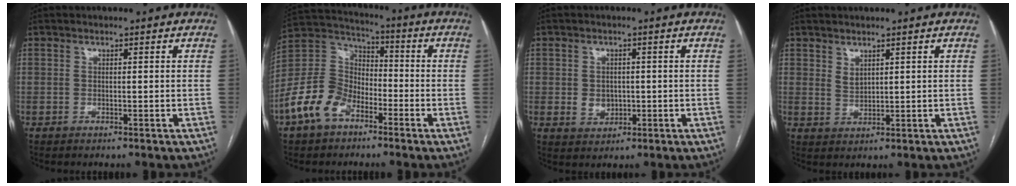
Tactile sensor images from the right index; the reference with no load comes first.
{"total": 11.5, "force": [-6.0, 7.5, 6.2], "torque": [-0.150, 0.024, -0.122]}
{"total": 3.4, "force": [-0.3, 2.9, 1.7], "torque": [-0.024, 0.002, 0.006]}
{"total": 1.9, "force": [1.3, 0.9, 1.0], "torque": [-0.020, -0.004, 0.033]}